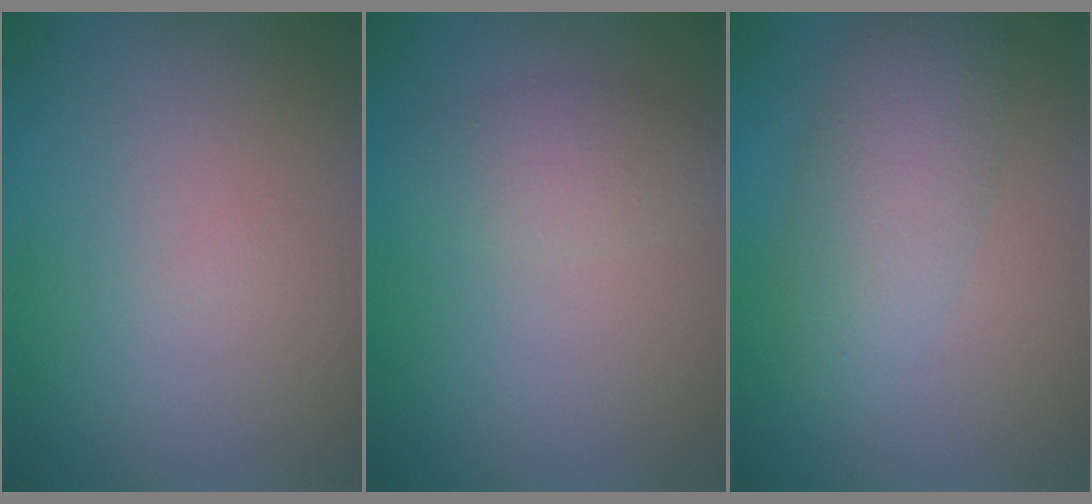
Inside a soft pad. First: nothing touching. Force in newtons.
{"total": 2.4, "press": 2.4, "slide": 0.0}
{"total": 4.4, "press": 4.4, "slide": 0.1}